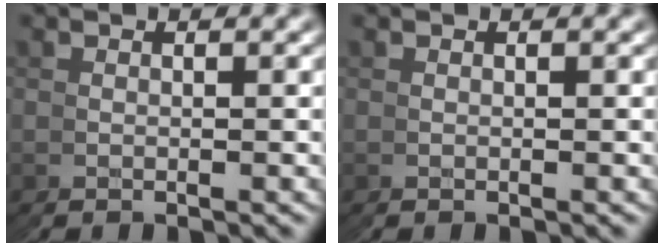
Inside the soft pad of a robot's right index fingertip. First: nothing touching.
{"total": 0.0}